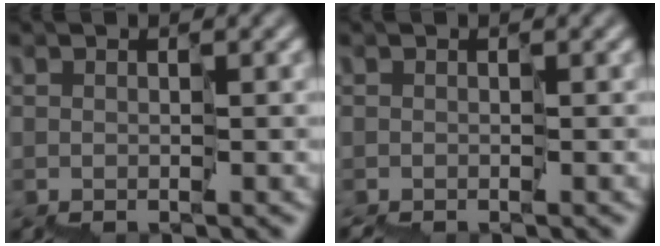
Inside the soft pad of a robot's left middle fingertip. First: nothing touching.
{"total": 1.0, "force": [-1.0, 0.2, 0.2], "torque": [-0.003, -0.003, -0.017]}